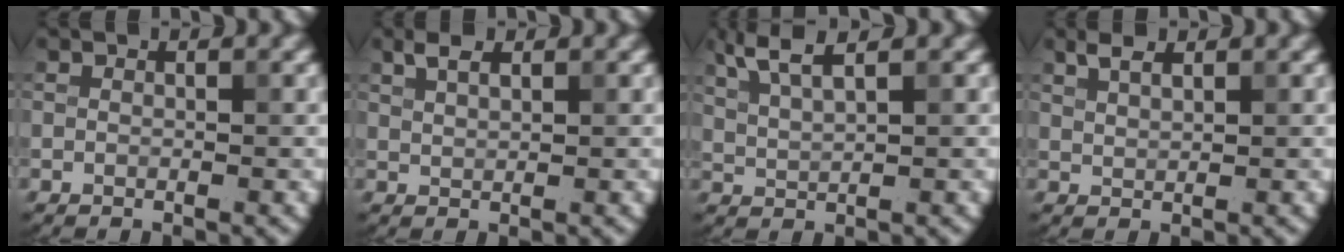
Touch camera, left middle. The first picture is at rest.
{"total": 1.8, "force": [1.3, 0.7, 1.1], "torque": [-0.022, 0.003, 0.026]}
{"total": 3.7, "force": [2.6, 0.9, 2.5], "torque": [-0.055, 0.011, 0.055]}
{"total": 1.7, "force": [1.3, 0.6, 0.9], "torque": [-0.021, 0.002, 0.028]}